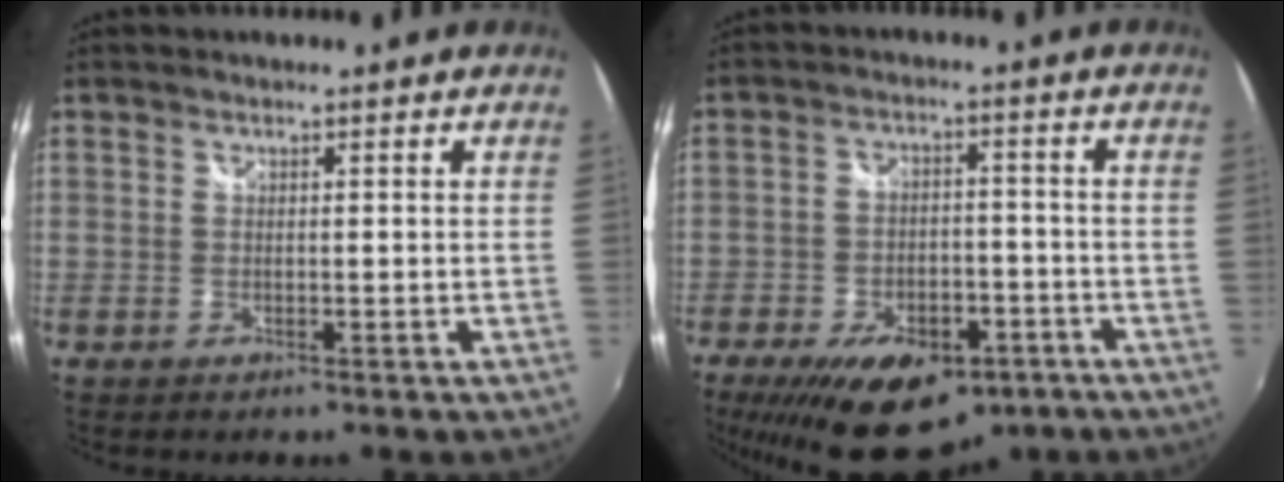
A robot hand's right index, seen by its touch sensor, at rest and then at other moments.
{"total": 18.2, "force": [-11.4, 9.4, 10.5], "torque": [-0.218, -0.014, -0.162]}